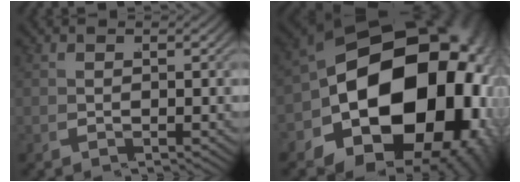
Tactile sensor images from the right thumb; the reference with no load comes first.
{"total": 34.0, "force": [-1.1, 22.8, 25.2], "torque": [-0.411, -0.081, 0.013]}